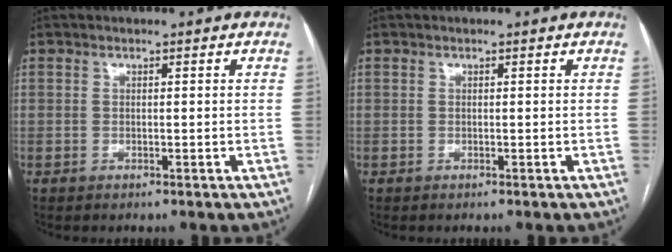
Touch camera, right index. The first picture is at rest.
{"total": 0.0}